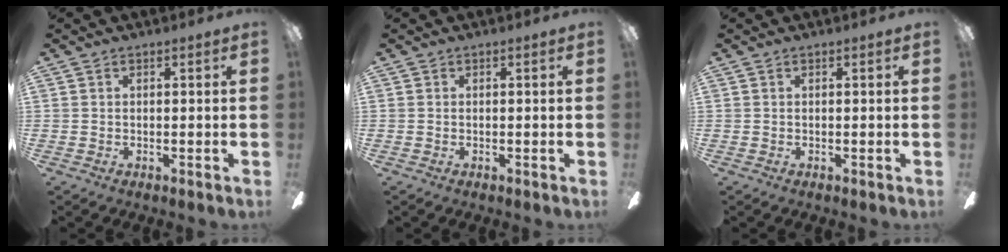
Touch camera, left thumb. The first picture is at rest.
{"total": 0.0}
{"total": 0.0}